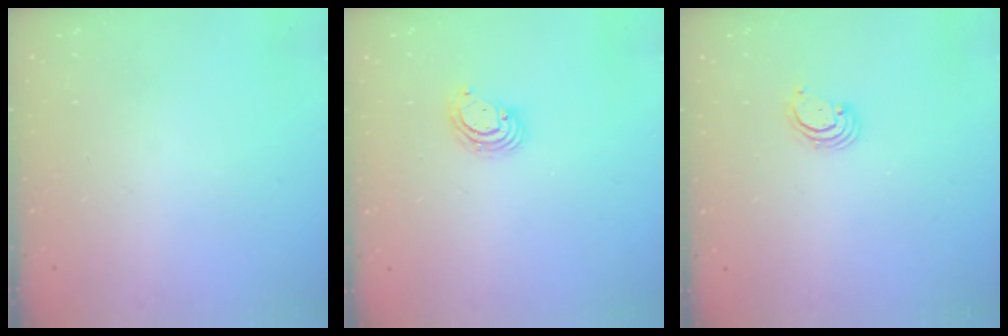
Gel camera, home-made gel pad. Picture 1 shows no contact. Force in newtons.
{"total": 4.4, "press": 4.4, "slide": 0.4}
{"total": 2.7, "press": 2.7, "slide": 0.3}